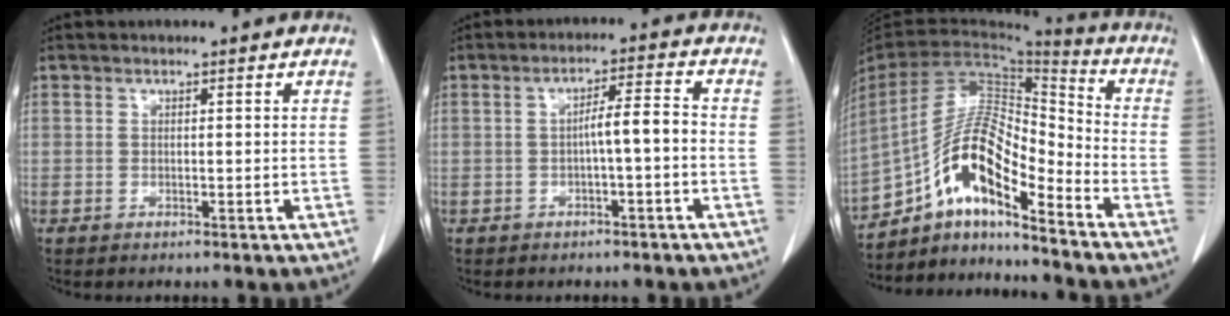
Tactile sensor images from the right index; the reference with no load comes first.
{"total": 4.4, "force": [-0.9, 0.4, 4.3], "torque": [-0.069, 0.015, -0.013]}
{"total": 14.8, "force": [-9.6, 3.4, 10.7], "torque": [-0.204, 0.026, -0.171]}